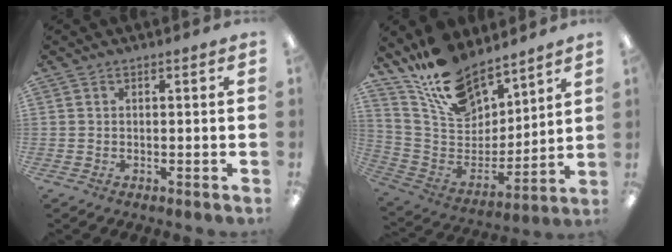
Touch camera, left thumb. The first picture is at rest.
{"total": 18.4, "force": [14.9, 8.4, 6.9], "torque": [-0.149, -0.095, 0.275]}